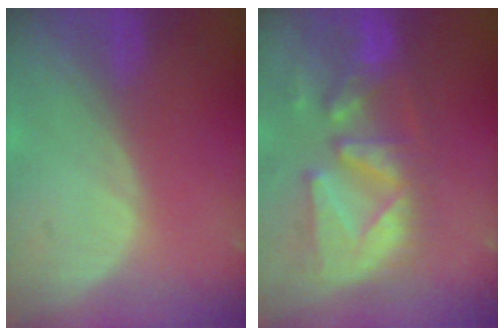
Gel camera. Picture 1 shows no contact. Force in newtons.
{"total": 12.3, "press": 11.0, "slide": 5.6}